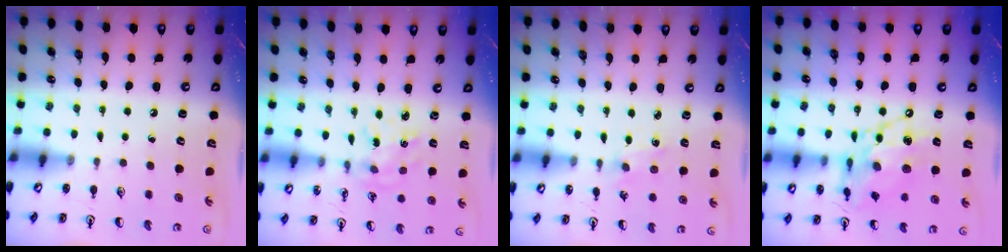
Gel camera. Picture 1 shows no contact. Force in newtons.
{"total": 1.4, "press": 1.4, "slide": 0.2}
{"total": 1.0, "press": 0.9, "slide": 0.4}
{"total": 14.8, "press": 14.7, "slide": 1.3}